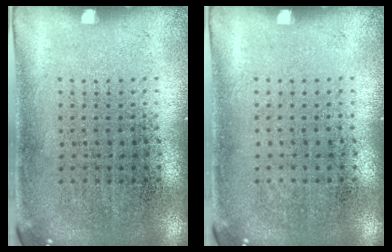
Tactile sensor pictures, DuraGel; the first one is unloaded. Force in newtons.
{"total": 0.0}